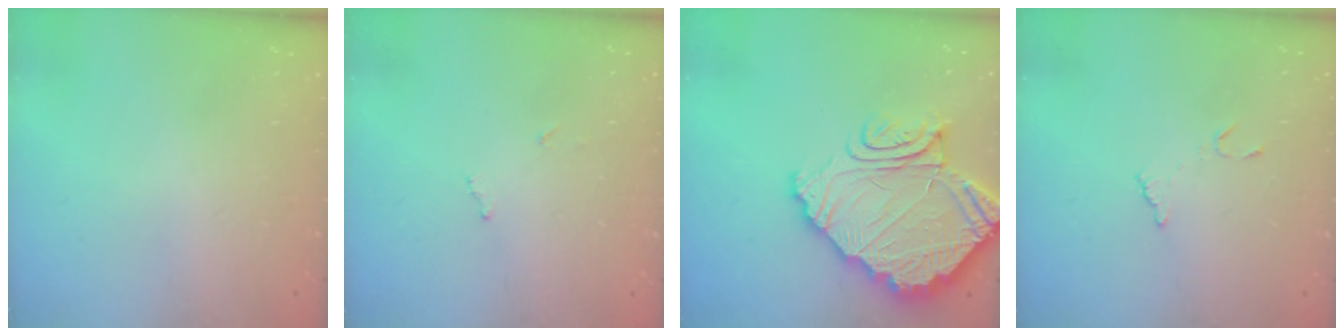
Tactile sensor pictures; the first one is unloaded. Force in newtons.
{"total": 6.4, "press": 6.4, "slide": 0.4}
{"total": 17.8, "press": 17.8, "slide": 1.3}
{"total": 5.4, "press": 5.4, "slide": 0.4}